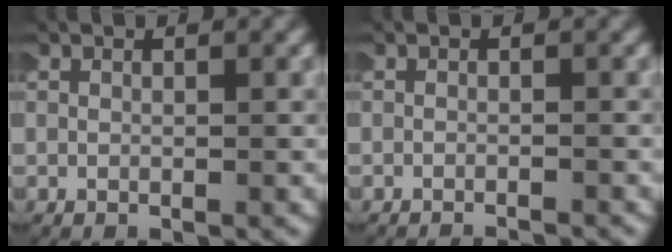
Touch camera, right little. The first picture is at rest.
{"total": 2.0, "force": [-2.0, 0.1, 0.0], "torque": [-0.003, -0.008, -0.028]}